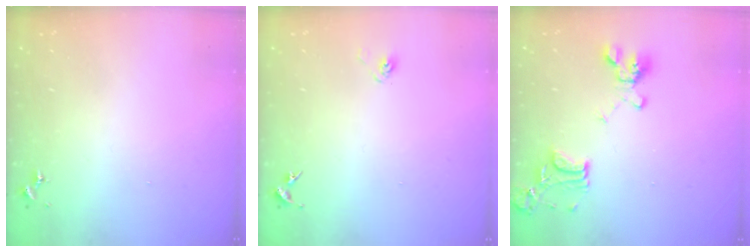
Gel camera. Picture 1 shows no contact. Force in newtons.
{"total": 2.9, "press": 2.6, "slide": 1.4}
{"total": 15.8, "press": 15.7, "slide": 1.4}